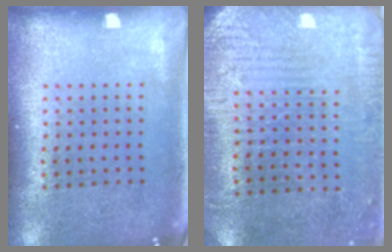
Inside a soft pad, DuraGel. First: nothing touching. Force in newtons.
{"total": 3.0, "press": 2.8, "slide": 1.1}